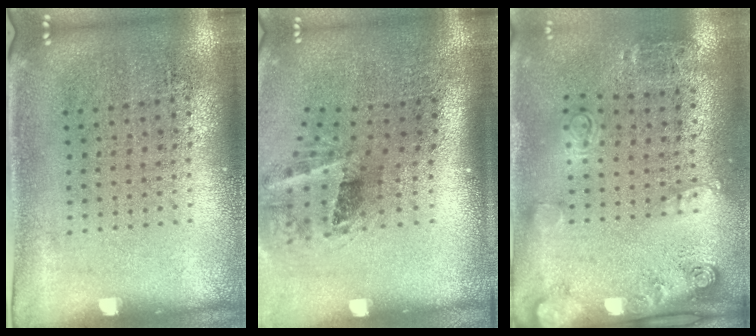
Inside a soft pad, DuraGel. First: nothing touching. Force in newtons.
{"total": 1.6, "press": 1.2, "slide": 1.0}
{"total": 2.0, "press": 1.2, "slide": 1.6}